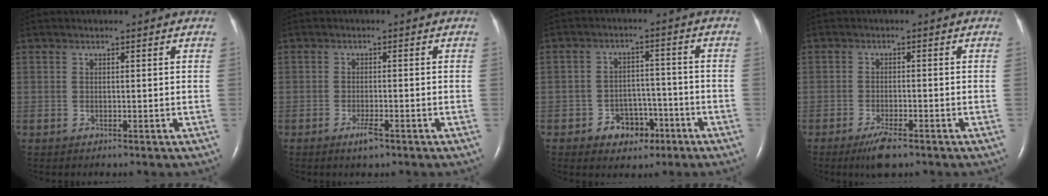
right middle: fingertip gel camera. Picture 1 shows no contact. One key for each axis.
{"total": 2.2, "fx": -1.4, "fy": 0.4, "fz": 1.6, "tx": -0.034, "ty": -0.002, "tz": -0.024}
{"total": 5.7, "fx": -3.1, "fy": 4.0, "fz": 2.6, "tx": -0.038, "ty": 0.017, "tz": -0.040}
{"total": 4.1, "fx": -2.8, "fy": 0.8, "fz": 2.8, "tx": -0.059, "ty": -0.007, "tz": -0.047}